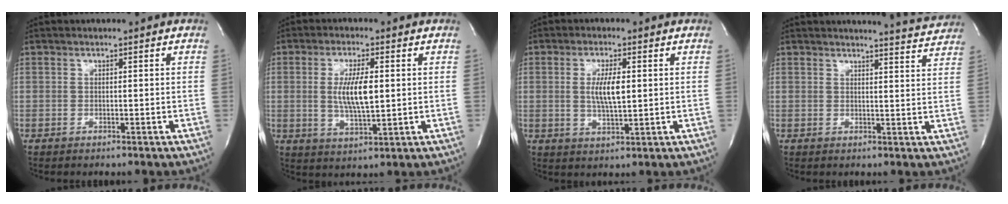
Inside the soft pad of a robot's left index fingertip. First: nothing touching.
{"total": 7.0, "force": [0.7, 1.6, 6.8], "torque": [-0.135, -0.005, 0.017]}
{"total": 5.3, "force": [0.7, 1.1, 5.1], "torque": [-0.098, -0.002, 0.014]}
{"total": 6.0, "force": [6.0, -0.6, 0.1], "torque": [-0.012, -0.021, 0.062]}